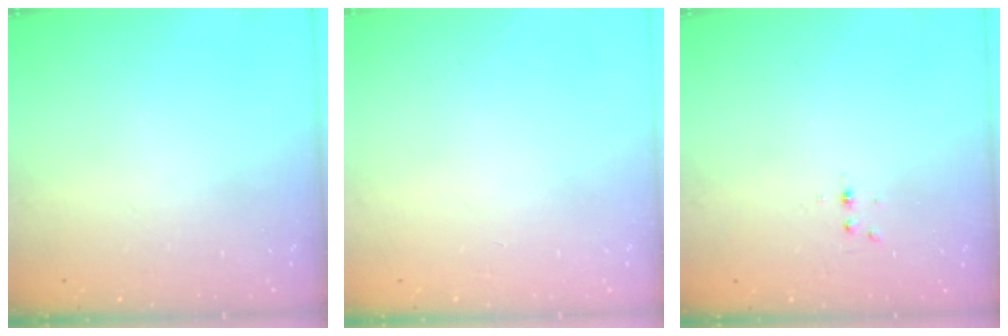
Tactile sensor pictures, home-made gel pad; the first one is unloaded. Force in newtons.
{"total": 0.0}
{"total": 2.7, "press": 2.3, "slide": 1.4}